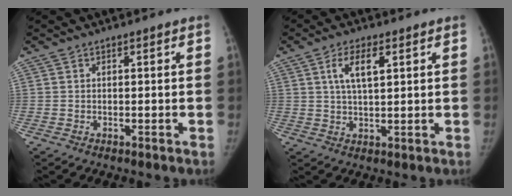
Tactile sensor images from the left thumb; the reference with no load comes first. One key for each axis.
{"total": 5.9, "fx": 2.3, "fy": 2.4, "fz": 5.0, "tx": -0.088, "ty": -0.003, "tz": 0.044}